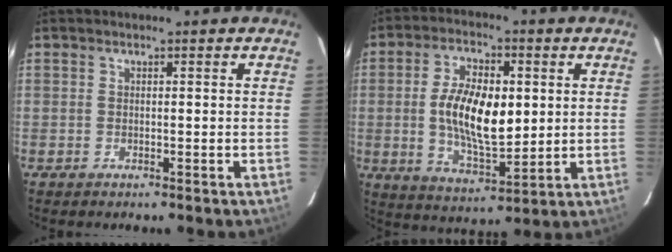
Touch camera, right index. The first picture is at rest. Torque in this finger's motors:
{"motor_torque": [0.85, -0.22, 0.57, 0.20]}